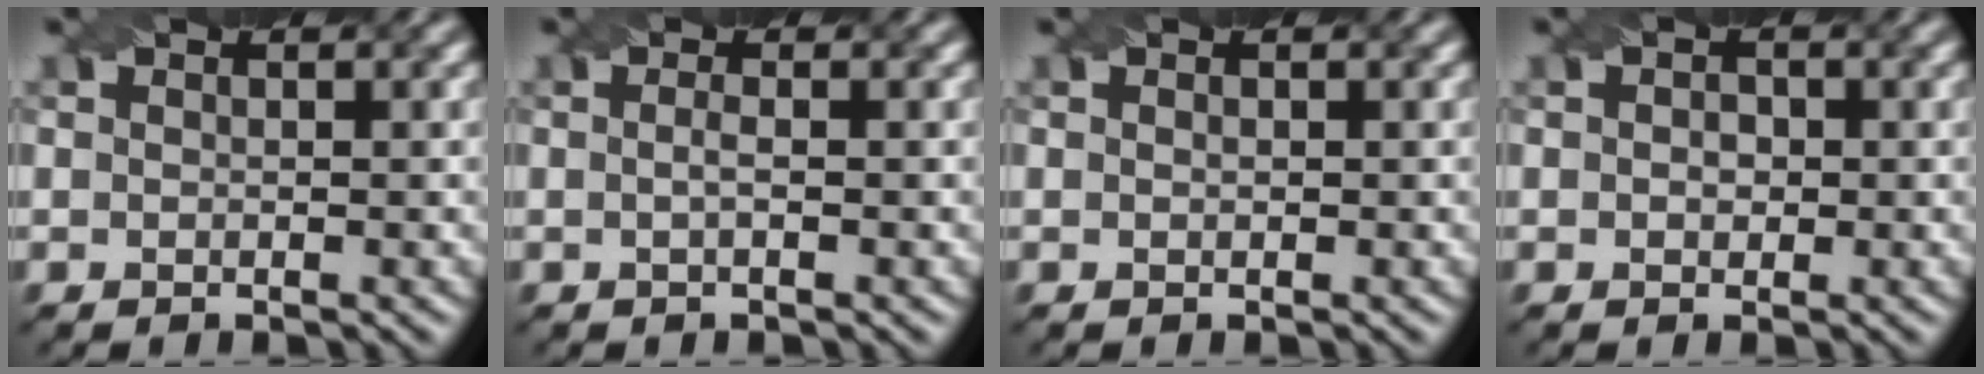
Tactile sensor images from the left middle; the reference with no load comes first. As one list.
[{"total": 0.9, "force": [-0.2, 0.2, 0.9], "torque": [-0.017, 0.001, -0.004]}, {"total": 0.0}, {"total": 1.1, "force": [0.0, 0.9, 0.6], "torque": [-0.010, 0.000, -0.002]}]